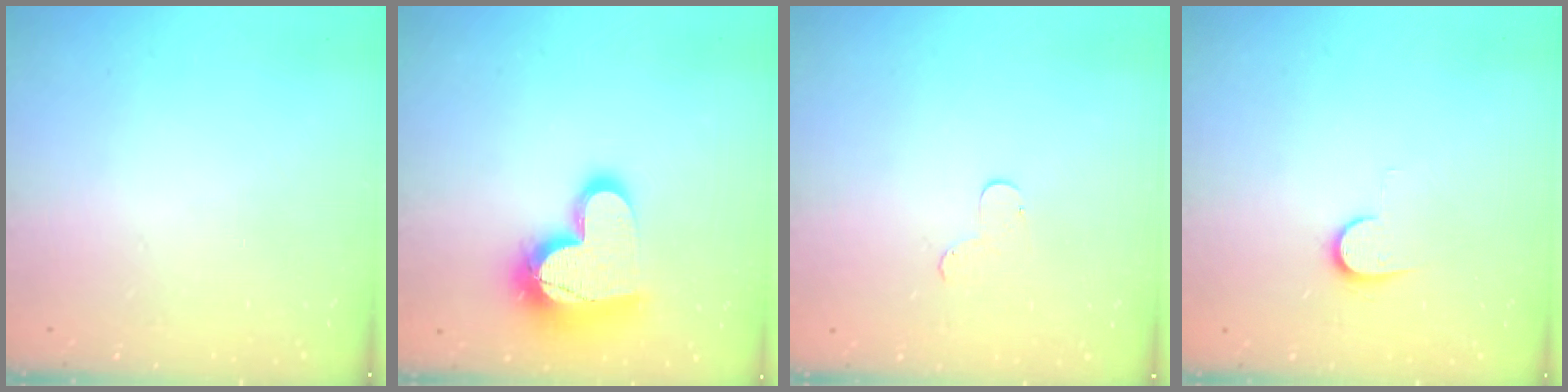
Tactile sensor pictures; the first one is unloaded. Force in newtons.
{"total": 19.3, "press": 19.2, "slide": 1.4}
{"total": 5.3, "press": 5.3, "slide": 0.6}
{"total": 7.5, "press": 7.4, "slide": 0.8}